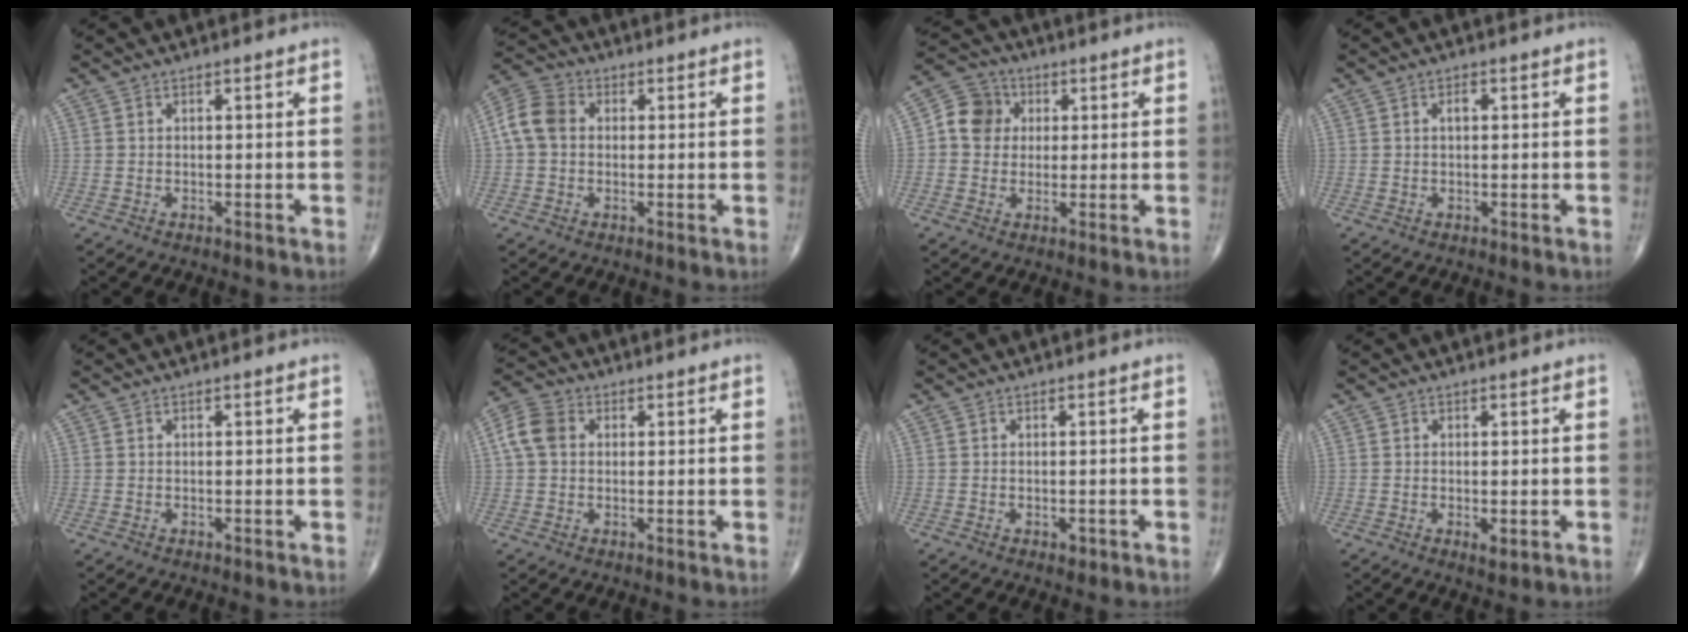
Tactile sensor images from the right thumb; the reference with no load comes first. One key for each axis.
{"total": 7.0, "fx": 0.5, "fy": 5.5, "fz": 4.4, "tx": -0.085, "ty": 0.021, "tz": 0.000}
{"total": 7.5, "fx": 1.1, "fy": 6.9, "fz": 2.7, "tx": -0.028, "ty": 0.012, "tz": 0.007}
{"total": 1.6, "fx": 0.4, "fy": 0.8, "fz": 1.3, "tx": -0.023, "ty": 0.001, "tz": 0.005}
{"total": 0.0}
{"total": 5.9, "fx": 1.0, "fy": 4.5, "fz": 3.6, "tx": -0.077, "ty": 0.017, "tz": 0.012}
{"total": 1.7, "fx": -0.7, "fy": 0.9, "fz": 1.3, "tx": -0.018, "ty": -0.001, "tz": -0.008}
{"total": 2.0, "fx": -0.5, "fy": 0.8, "fz": 1.8, "tx": -0.031, "ty": -0.006, "tz": -0.006}